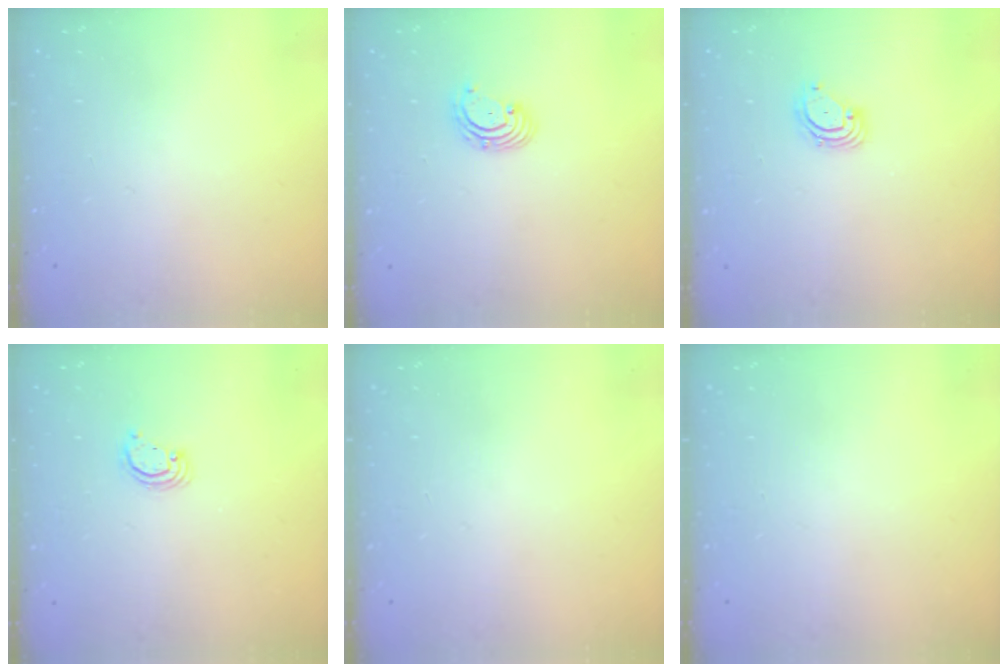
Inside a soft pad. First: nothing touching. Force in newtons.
{"total": 2.9, "press": 2.9, "slide": 0.3}
{"total": 3.6, "press": 3.6, "slide": 0.3}
{"total": 2.6, "press": 2.6, "slide": 0.2}
{"total": 0.0}
{"total": 0.0}